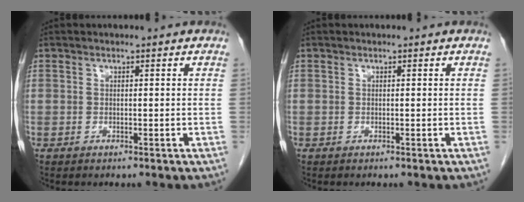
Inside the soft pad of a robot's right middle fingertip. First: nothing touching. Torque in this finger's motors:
{"motor_torque": [1.02, -0.84, 0.04, 0.01]}